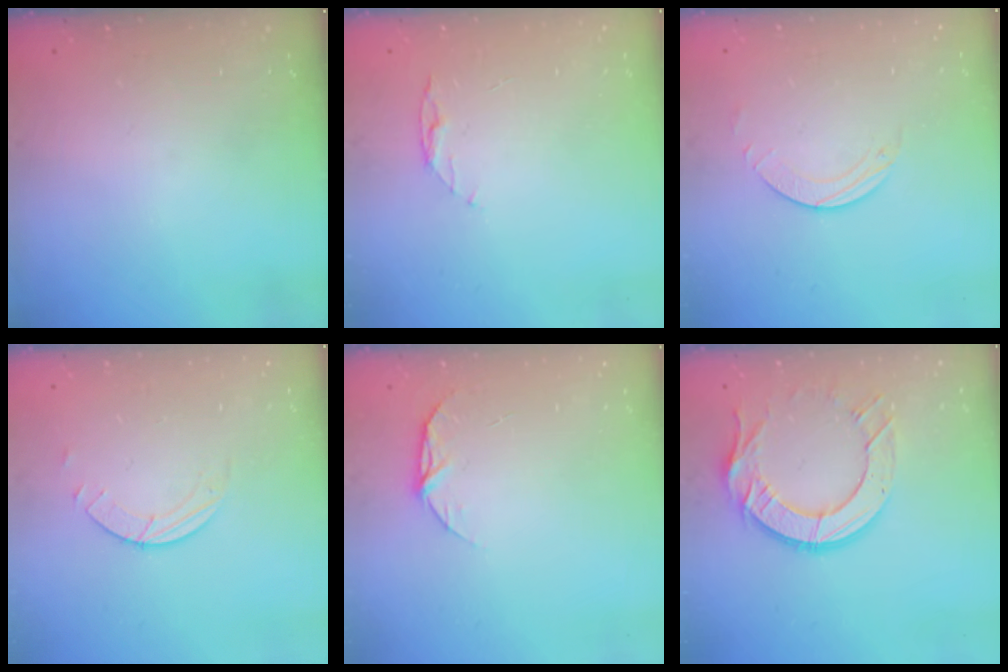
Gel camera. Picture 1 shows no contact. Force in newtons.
{"total": 3.9, "press": 3.9, "slide": 0.4}
{"total": 2.0, "press": 2.0, "slide": 0.2}
{"total": 1.5, "press": 1.5, "slide": 0.1}
{"total": 6.6, "press": 6.5, "slide": 0.6}
{"total": 12.8, "press": 12.7, "slide": 1.1}